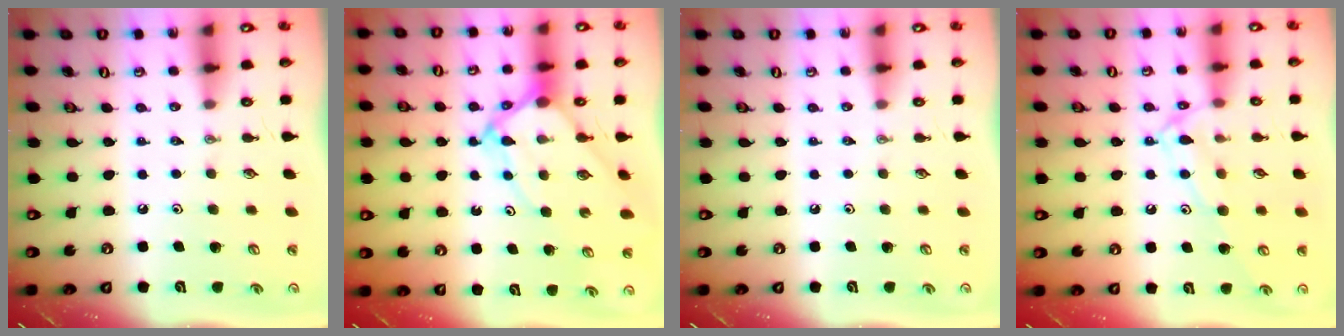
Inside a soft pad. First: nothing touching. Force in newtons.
{"total": 8.8, "press": 8.8, "slide": 0.7}
{"total": 0.0}
{"total": 11.8, "press": 11.7, "slide": 0.9}